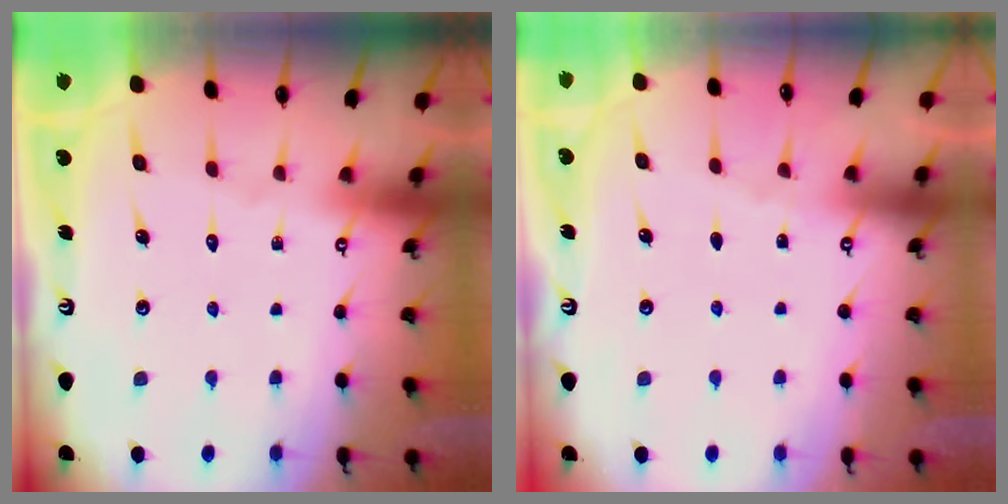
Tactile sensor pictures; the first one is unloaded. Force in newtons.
{"total": 1.8, "press": 1.7, "slide": 0.3}